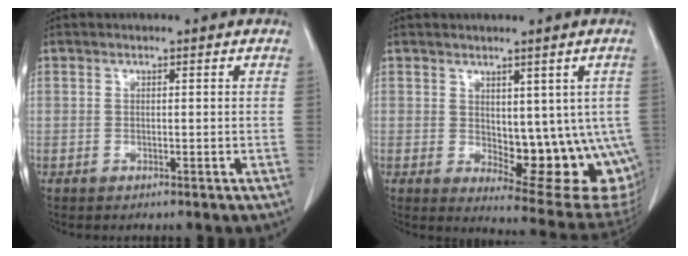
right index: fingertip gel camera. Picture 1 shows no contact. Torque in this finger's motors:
{"motor_torque": [0.80, 0.49, 0.48, 0.06]}